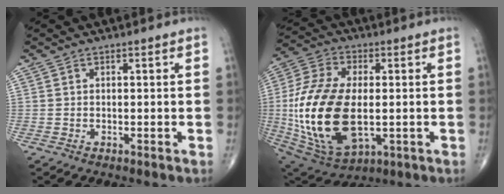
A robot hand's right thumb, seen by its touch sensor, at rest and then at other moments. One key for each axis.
{"total": 23.4, "fx": -1.9, "fy": 12.6, "fz": 19.7, "tx": -0.413, "ty": -0.011, "tz": -0.017}